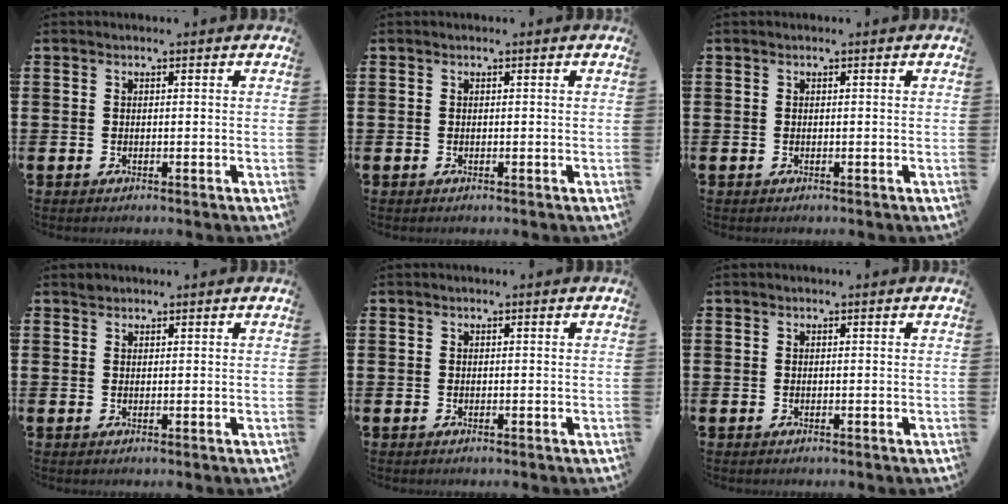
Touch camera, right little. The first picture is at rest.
{"total": 0.0}
{"total": 0.0}
{"total": 0.9, "force": [0.8, 0.3, 0.0], "torque": [0.008, 0.000, 0.014]}
{"total": 0.0}
{"total": 0.0}